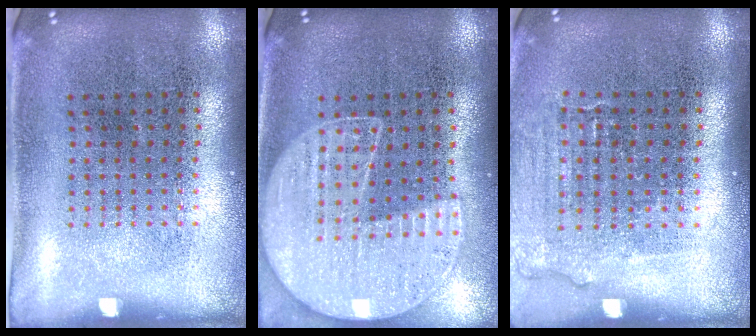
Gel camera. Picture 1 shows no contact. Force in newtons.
{"total": 1.3, "press": 1.3, "slide": 0.2}
{"total": 1.1, "press": 1.1, "slide": 0.4}